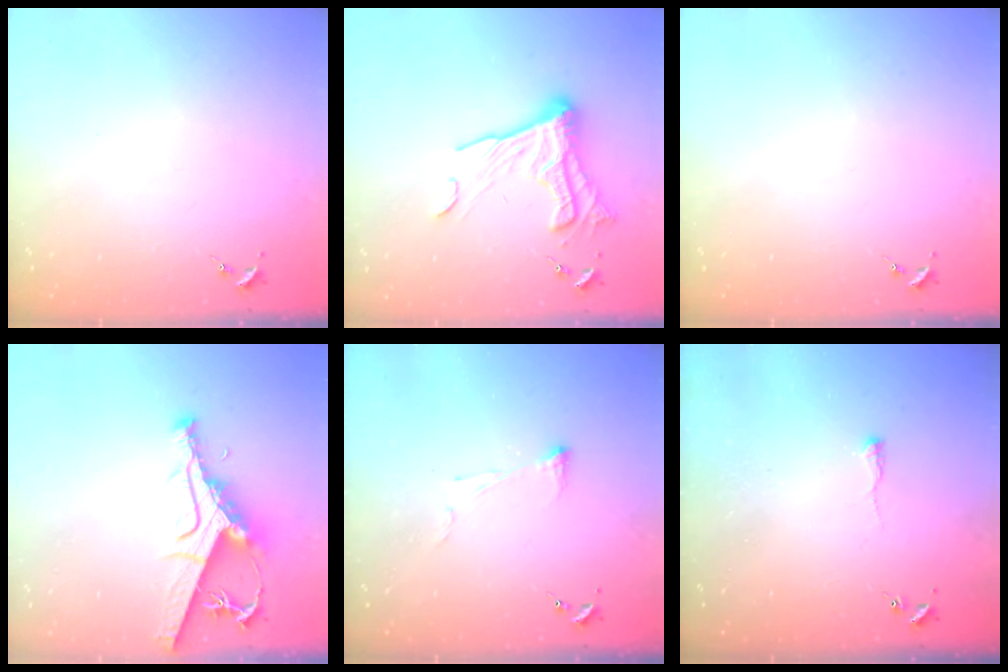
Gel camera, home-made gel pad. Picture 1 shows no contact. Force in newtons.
{"total": 15.9, "press": 15.9, "slide": 1.0}
{"total": 0.0}
{"total": 11.9, "press": 11.9, "slide": 1.1}
{"total": 4.1, "press": 4.1, "slide": 0.7}
{"total": 2.8, "press": 2.7, "slide": 0.6}